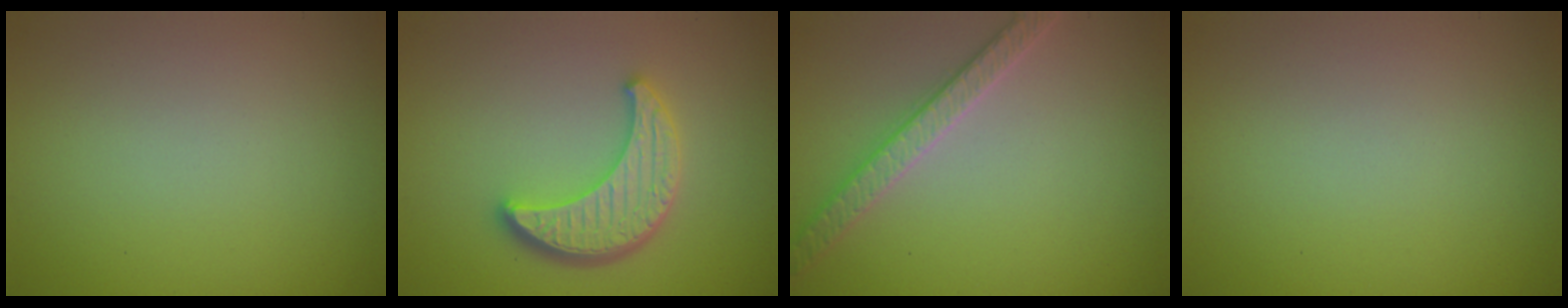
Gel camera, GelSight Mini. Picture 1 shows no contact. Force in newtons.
{"total": 4.4, "press": 3.8, "slide": 2.3}
{"total": 2.7, "press": 2.7, "slide": 0.1}
{"total": 0.0}